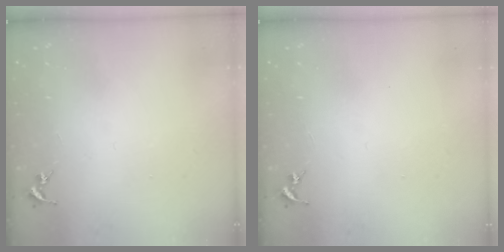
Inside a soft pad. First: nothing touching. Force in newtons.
{"total": 0.0}